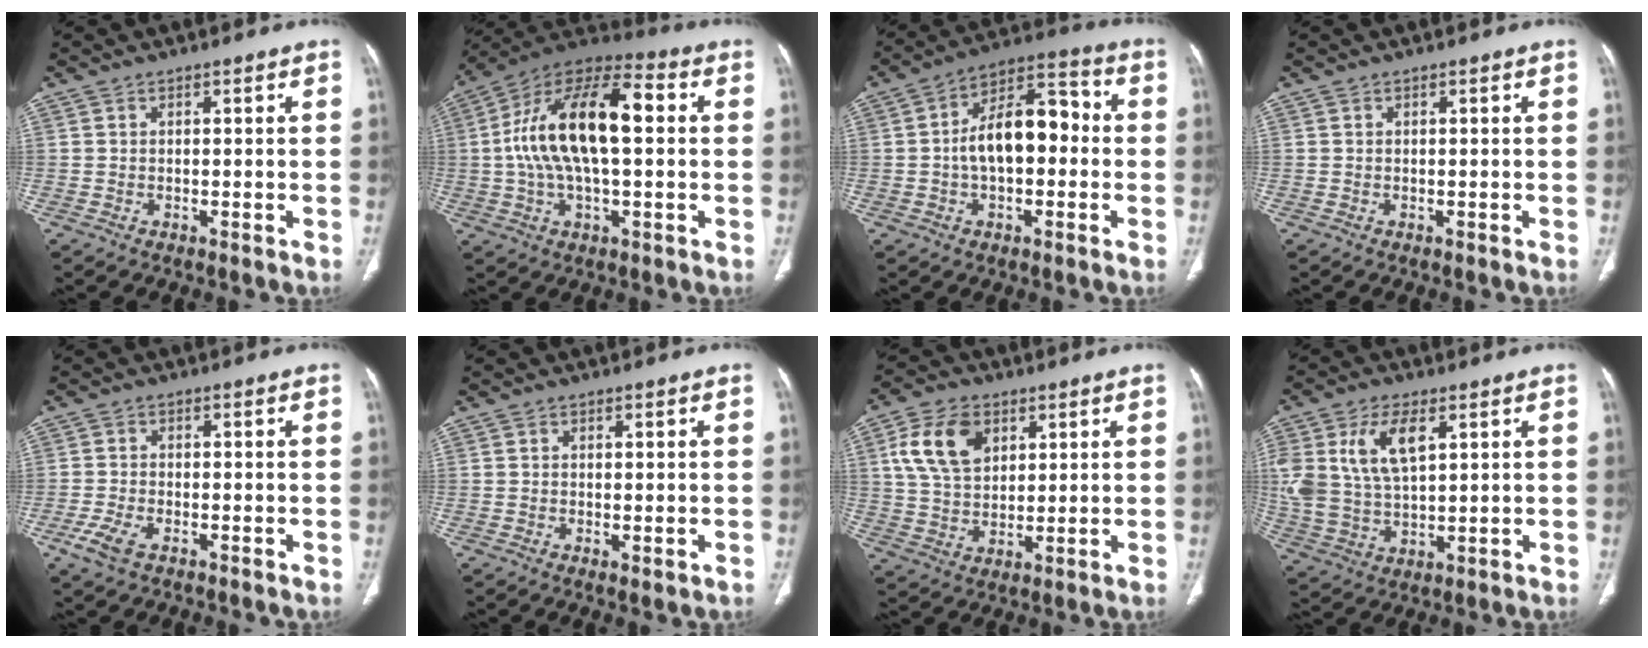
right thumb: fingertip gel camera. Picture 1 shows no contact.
{"total": 20.0, "force": [1.9, 9.1, 17.8], "torque": [-0.318, 0.038, 0.024]}
{"total": 13.7, "force": [-0.3, 7.7, 11.2], "torque": [-0.167, 0.044, -0.017]}
{"total": 0.0}
{"total": 4.4, "force": [-2.3, 2.1, 3.1], "torque": [-0.078, 0.001, -0.046]}
{"total": 1.3, "force": [-0.3, 0.6, 1.1], "torque": [-0.021, -0.005, -0.002]}
{"total": 11.7, "force": [4.3, 7.9, 7.4], "torque": [-0.121, -0.005, 0.082]}
{"total": 12.9, "force": [4.5, 6.8, 10.0], "torque": [-0.209, -0.007, 0.097]}